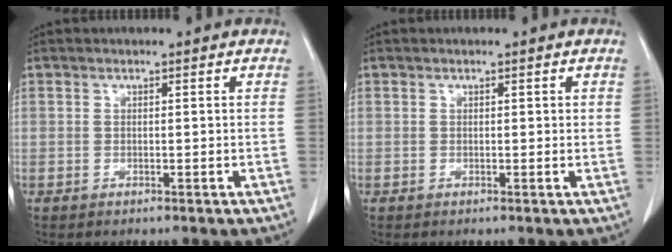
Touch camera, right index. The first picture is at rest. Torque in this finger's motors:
{"motor_torque": [-0.05, -0.08, -0.01, -0.01]}